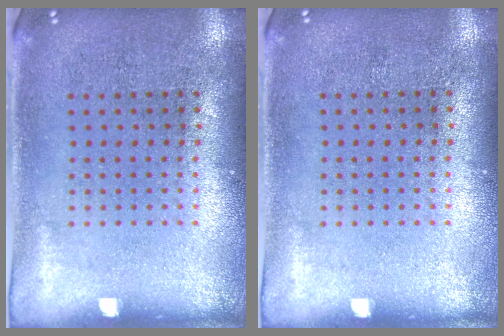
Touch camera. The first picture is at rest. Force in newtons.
{"total": 0.0}